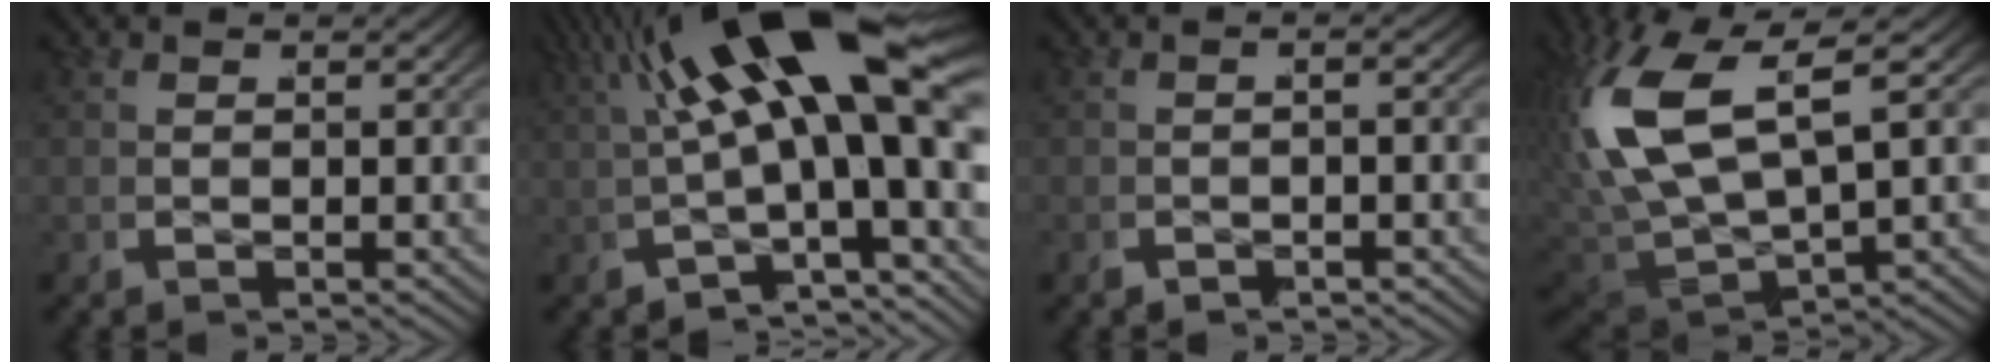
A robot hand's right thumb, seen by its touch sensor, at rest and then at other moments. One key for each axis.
{"total": 10.5, "fx": 1.4, "fy": 3.7, "fz": 9.7, "tx": -0.164, "ty": 0.010, "tz": 0.020}
{"total": 0.9, "fx": -0.9, "fy": 0.1, "fz": 0.1, "tx": -0.015, "ty": 0.000, "tz": -0.020}
{"total": 11.5, "fx": 0.4, "fy": 7.3, "fz": 8.9, "tx": -0.232, "ty": -0.021, "tz": 0.014}